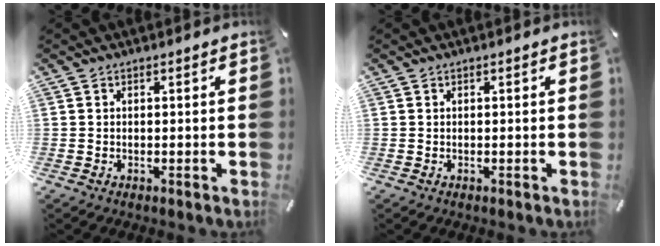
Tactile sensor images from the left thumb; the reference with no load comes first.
{"total": 0.0}